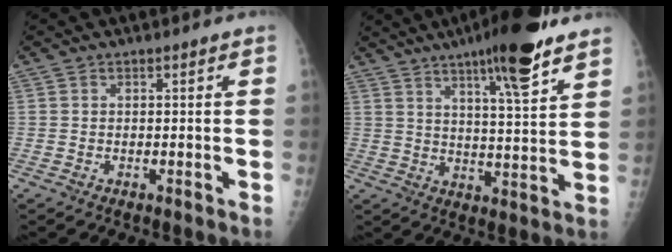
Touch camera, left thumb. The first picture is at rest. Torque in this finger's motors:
{"motor_torque": [0.38, 0.18, -0.05, -0.41, 0.14]}